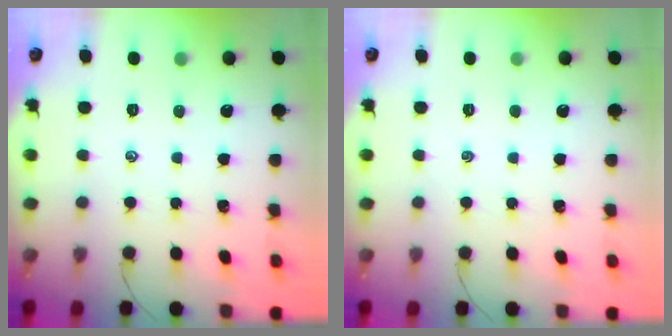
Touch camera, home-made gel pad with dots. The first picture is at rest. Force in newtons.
{"total": 0.0}